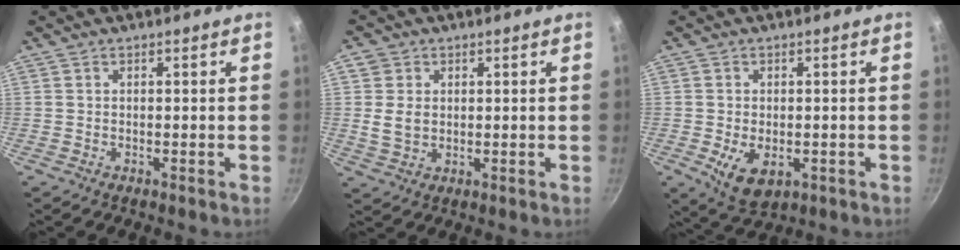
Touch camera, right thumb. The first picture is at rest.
{"total": 5.1, "force": [0.7, 4.2, 2.8], "torque": [-0.038, -0.005, 0.013]}
{"total": 7.1, "force": [-1.6, 4.6, 5.1], "torque": [-0.079, -0.012, -0.015]}